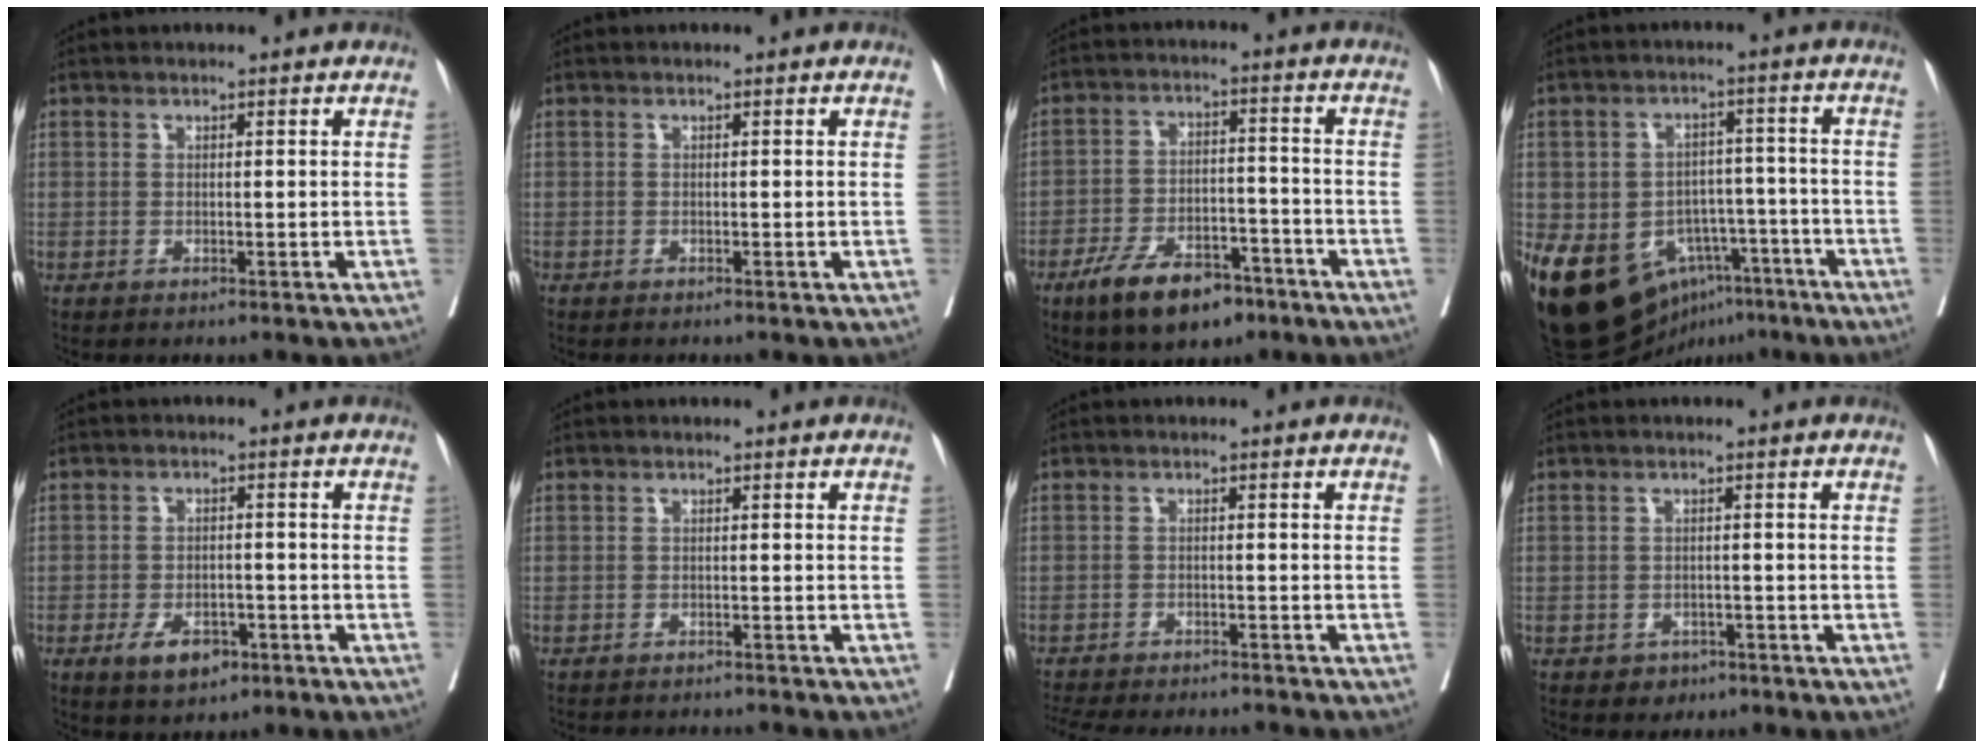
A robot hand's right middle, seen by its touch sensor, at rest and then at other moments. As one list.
[{"total": 0.9, "force": [-0.8, -0.1, 0.3], "torque": [-0.004, 0.001, -0.014]}, {"total": 10.7, "force": [-7.1, 4.6, 6.5], "torque": [-0.113, 0.000, -0.119]}, {"total": 17.3, "force": [-8.7, 12.2, 8.6], "torque": [-0.149, 0.026, -0.121]}, {"total": 5.3, "force": [-2.9, 2.8, 3.4], "torque": [-0.054, 0.002, -0.041]}, {"total": 4.9, "force": [-4.8, 0.2, 0.9], "torque": [-0.004, -0.010, -0.065]}, {"total": 14.8, "force": [-13.4, 2.9, 5.5], "torque": [-0.119, -0.017, -0.182]}, {"total": 2.2, "force": [-1.4, 1.7, 0.4], "torque": [-0.007, 0.006, -0.015]}]